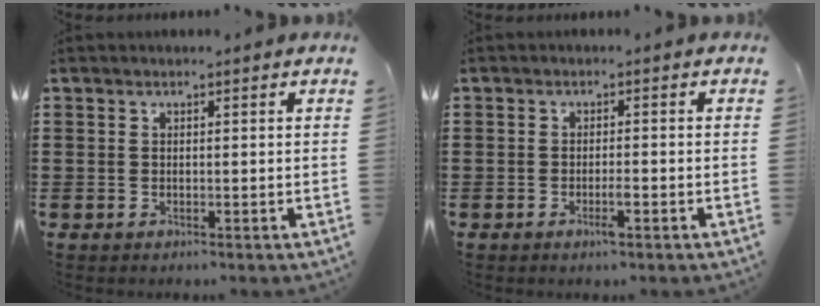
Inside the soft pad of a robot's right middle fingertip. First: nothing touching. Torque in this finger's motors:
{"motor_torque": [0.57, -0.22, 0.01, 0.02]}